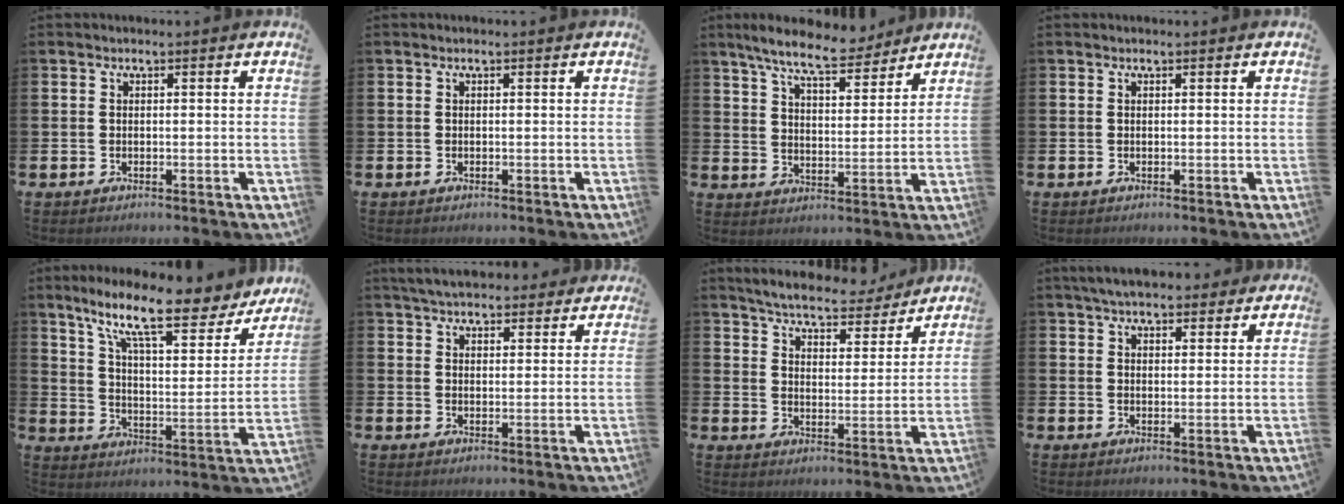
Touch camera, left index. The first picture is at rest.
{"total": 0.0}
{"total": 8.7, "force": [8.0, 1.4, 3.3], "torque": [-0.083, -0.036, 0.144]}
{"total": 0.0}
{"total": 12.4, "force": [9.4, 2.8, 7.4], "torque": [-0.158, -0.055, 0.153]}
{"total": 5.2, "force": [4.9, 1.3, 0.9], "torque": [-0.029, -0.018, 0.090]}
{"total": 6.2, "force": [6.0, 1.0, 1.3], "torque": [-0.045, -0.040, 0.103]}
{"total": 5.3, "force": [4.9, 1.5, 1.3], "torque": [-0.036, -0.010, 0.090]}